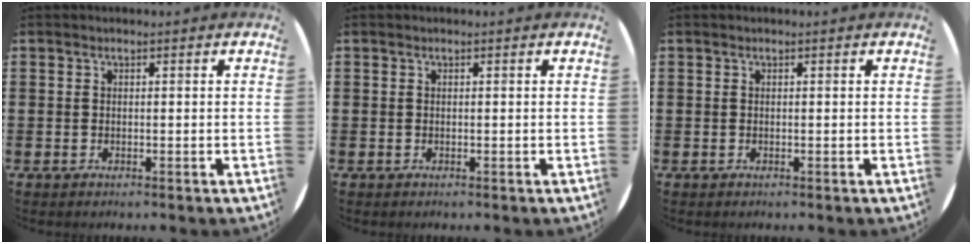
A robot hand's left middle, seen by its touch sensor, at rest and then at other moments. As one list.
[{"total": 0.0}, {"total": 0.0}]